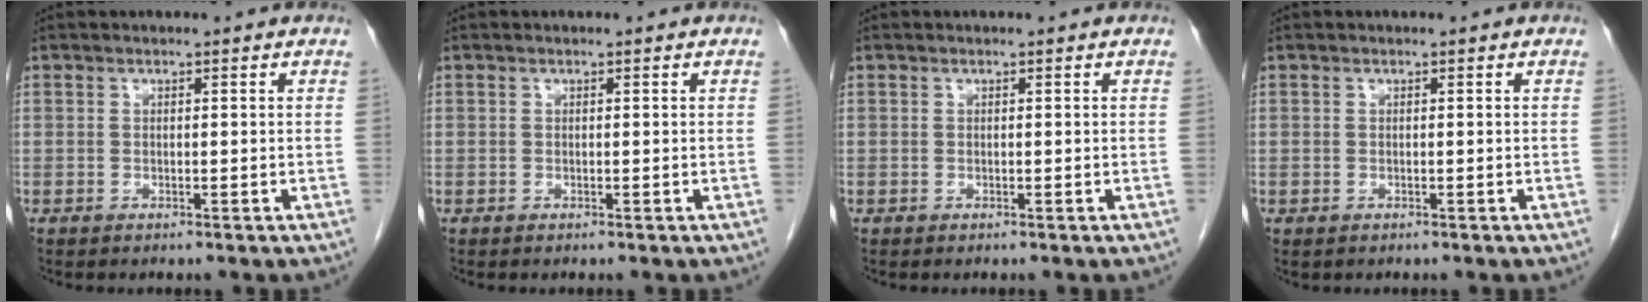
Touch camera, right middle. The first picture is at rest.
{"total": 0.0}
{"total": 0.0}
{"total": 0.0}